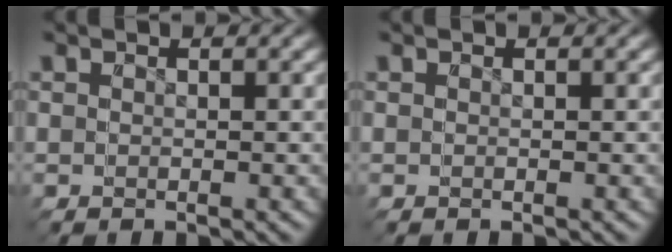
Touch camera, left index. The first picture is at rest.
{"total": 0.0}